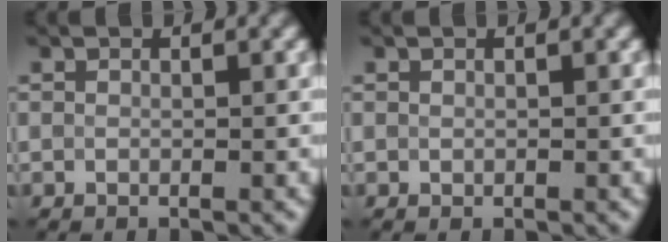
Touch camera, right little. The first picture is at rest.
{"total": 0.0}